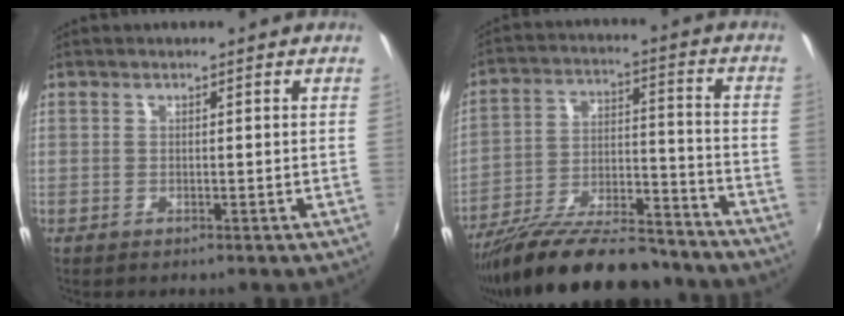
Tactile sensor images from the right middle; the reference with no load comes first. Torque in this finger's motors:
{"motor_torque": [0.98, -1.16, 0.18, 0.11]}